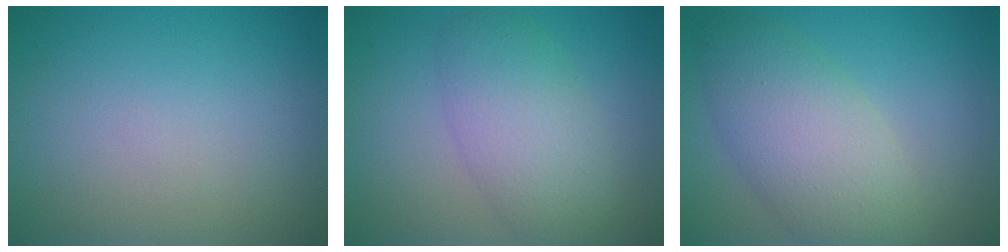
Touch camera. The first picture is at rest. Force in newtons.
{"total": 5.2, "press": 5.2, "slide": 0.4}
{"total": 6.3, "press": 6.3, "slide": 0.4}